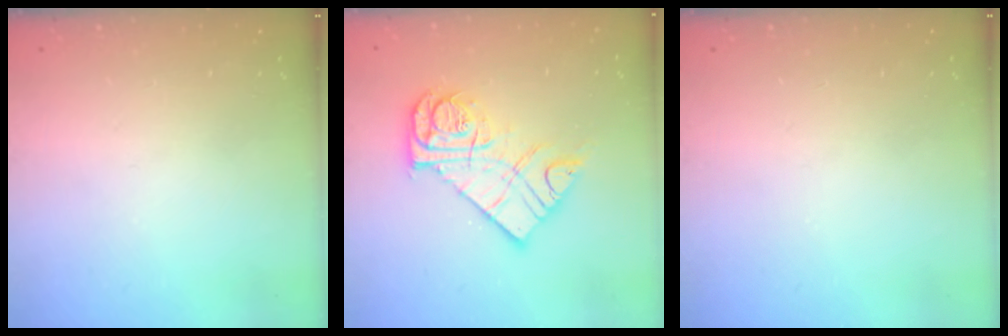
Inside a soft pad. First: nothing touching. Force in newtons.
{"total": 13.9, "press": 13.8, "slide": 1.5}
{"total": 0.0}